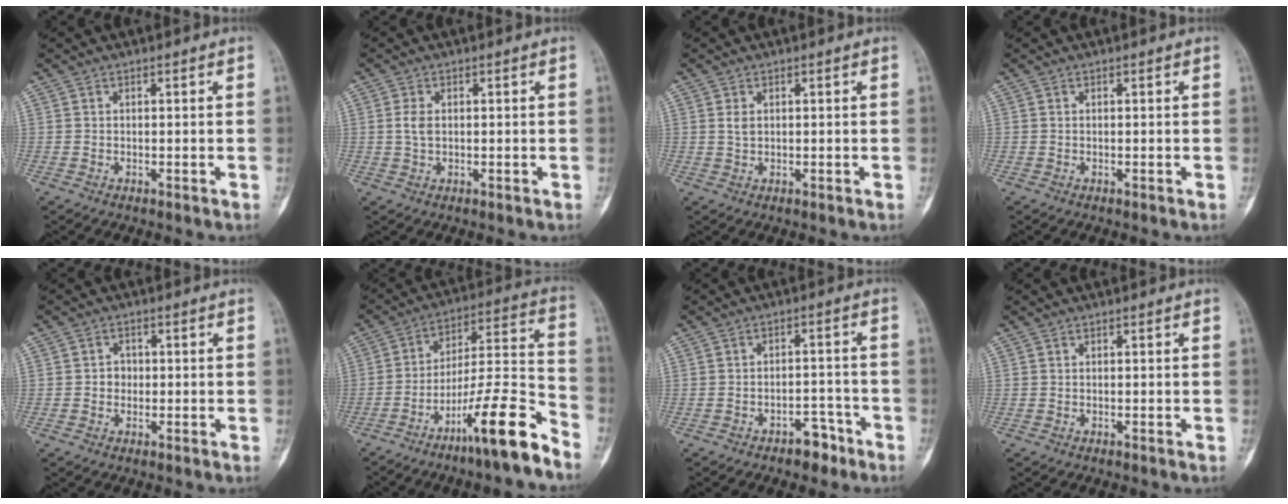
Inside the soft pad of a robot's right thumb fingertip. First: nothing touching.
{"total": 2.3, "force": [0.2, 1.4, 1.9], "torque": [-0.040, 0.003, 0.002]}
{"total": 1.5, "force": [0.4, 0.9, 1.1], "torque": [-0.017, 0.001, 0.010]}
{"total": 0.0}
{"total": 2.3, "force": [-0.2, 2.0, 1.0], "torque": [0.002, 0.008, -0.007]}
{"total": 16.6, "force": [-11.1, 1.7, 12.3], "torque": [-0.203, 0.087, -0.184]}
{"total": 4.8, "force": [-3.2, 2.7, 2.3], "torque": [-0.014, 0.035, -0.043]}
{"total": 0.0}